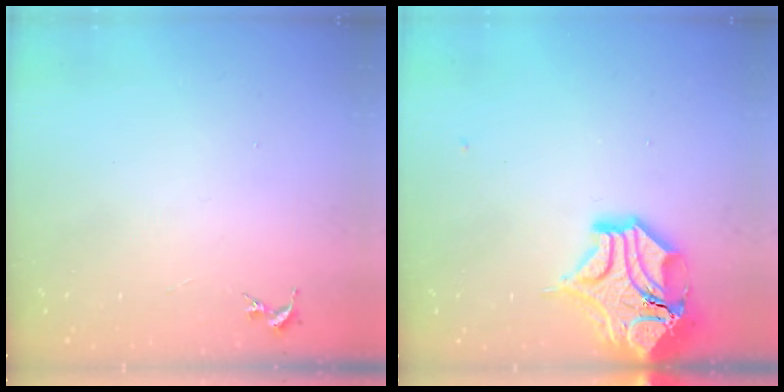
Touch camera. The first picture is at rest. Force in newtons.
{"total": 16.7, "press": 16.5, "slide": 2.5}